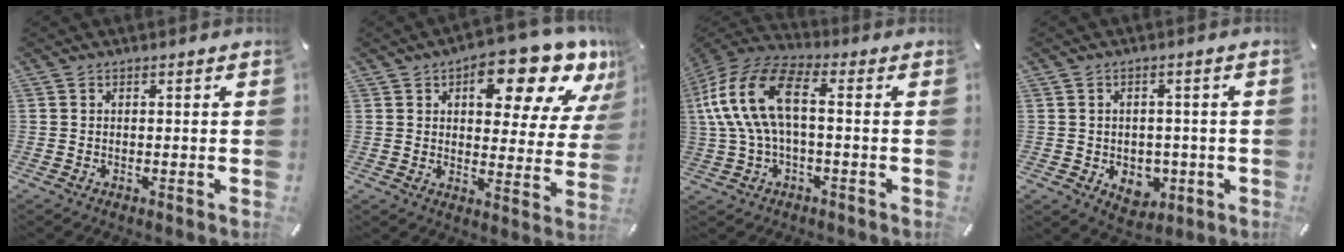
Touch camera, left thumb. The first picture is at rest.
{"total": 17.6, "force": [10.2, 8.1, 11.9], "torque": [-0.139, -0.067, 0.160]}
{"total": 16.4, "force": [1.4, 8.3, 14.1], "torque": [-0.305, 0.001, 0.020]}
{"total": 6.2, "force": [-1.4, 5.1, 3.2], "torque": [-0.023, 0.002, -0.022]}